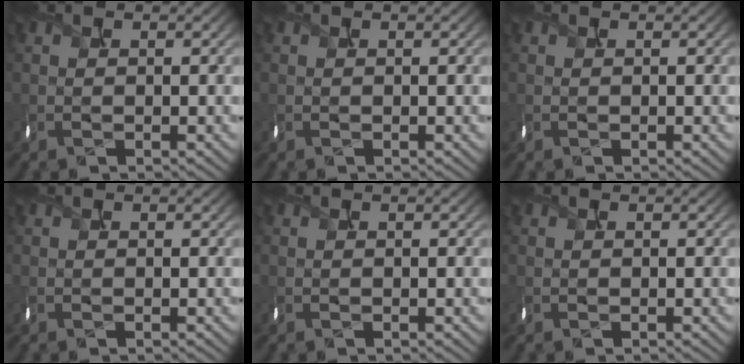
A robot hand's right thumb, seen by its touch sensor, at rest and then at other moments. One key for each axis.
{"total": 0.0}
{"total": 0.0}
{"total": 0.0}
{"total": 0.0}
{"total": 0.0}